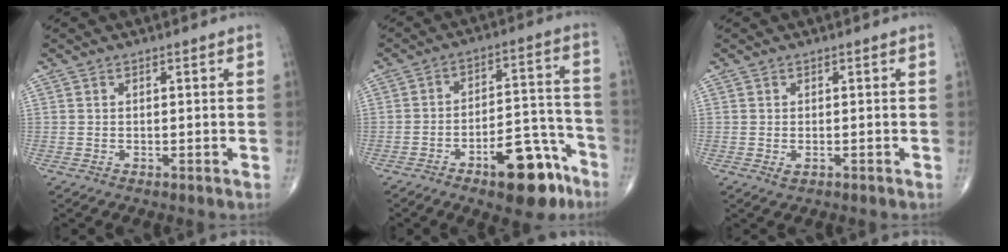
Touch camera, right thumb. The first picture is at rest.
{"total": 14.3, "force": [-8.5, 5.8, 9.9], "torque": [-0.108, 0.074, -0.122]}
{"total": 1.0, "force": [-0.3, 0.5, 0.7], "torque": [-0.010, -0.002, -0.003]}